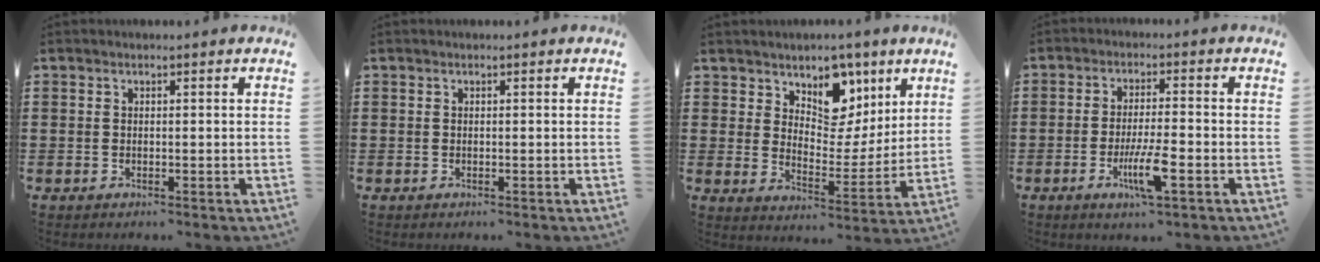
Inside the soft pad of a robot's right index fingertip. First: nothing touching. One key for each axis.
{"total": 0.0}
{"total": 7.4, "fx": 5.3, "fy": 4.8, "fz": 1.9, "tx": -0.054, "ty": -0.040, "tz": 0.092}
{"total": 6.7, "fx": -2.5, "fy": 1.1, "fz": 6.1, "tx": -0.126, "ty": -0.017, "tz": -0.048}